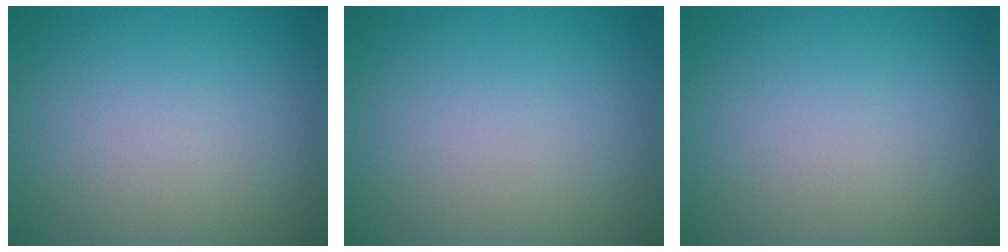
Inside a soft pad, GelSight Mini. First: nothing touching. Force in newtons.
{"total": 0.0}
{"total": 0.0}